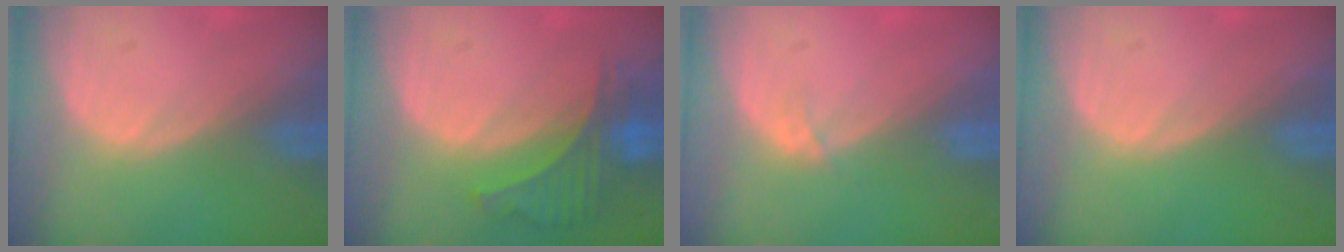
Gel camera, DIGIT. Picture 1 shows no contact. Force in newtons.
{"total": 6.4, "press": 5.9, "slide": 2.3}
{"total": 1.2, "press": 0.9, "slide": 0.7}
{"total": 0.0}